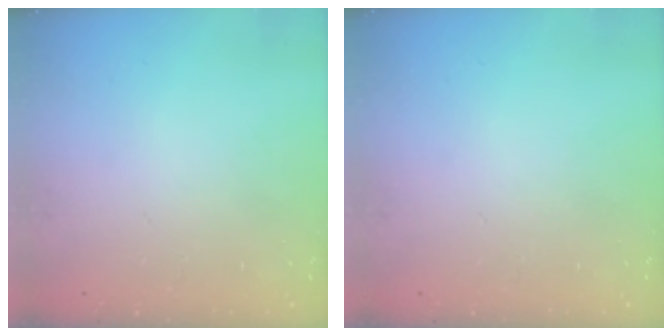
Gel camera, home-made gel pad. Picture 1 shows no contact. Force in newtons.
{"total": 0.0}